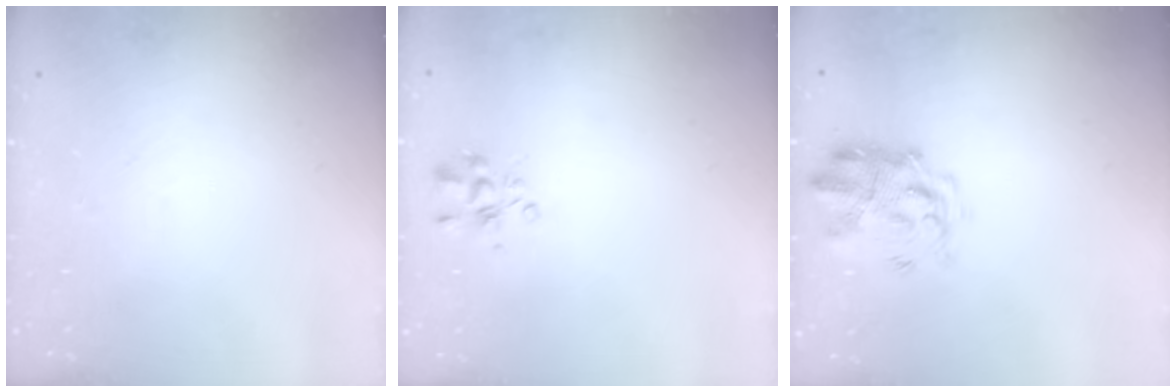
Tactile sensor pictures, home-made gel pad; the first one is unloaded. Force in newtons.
{"total": 3.2, "press": 3.2, "slide": 0.6}
{"total": 3.7, "press": 3.5, "slide": 1.0}